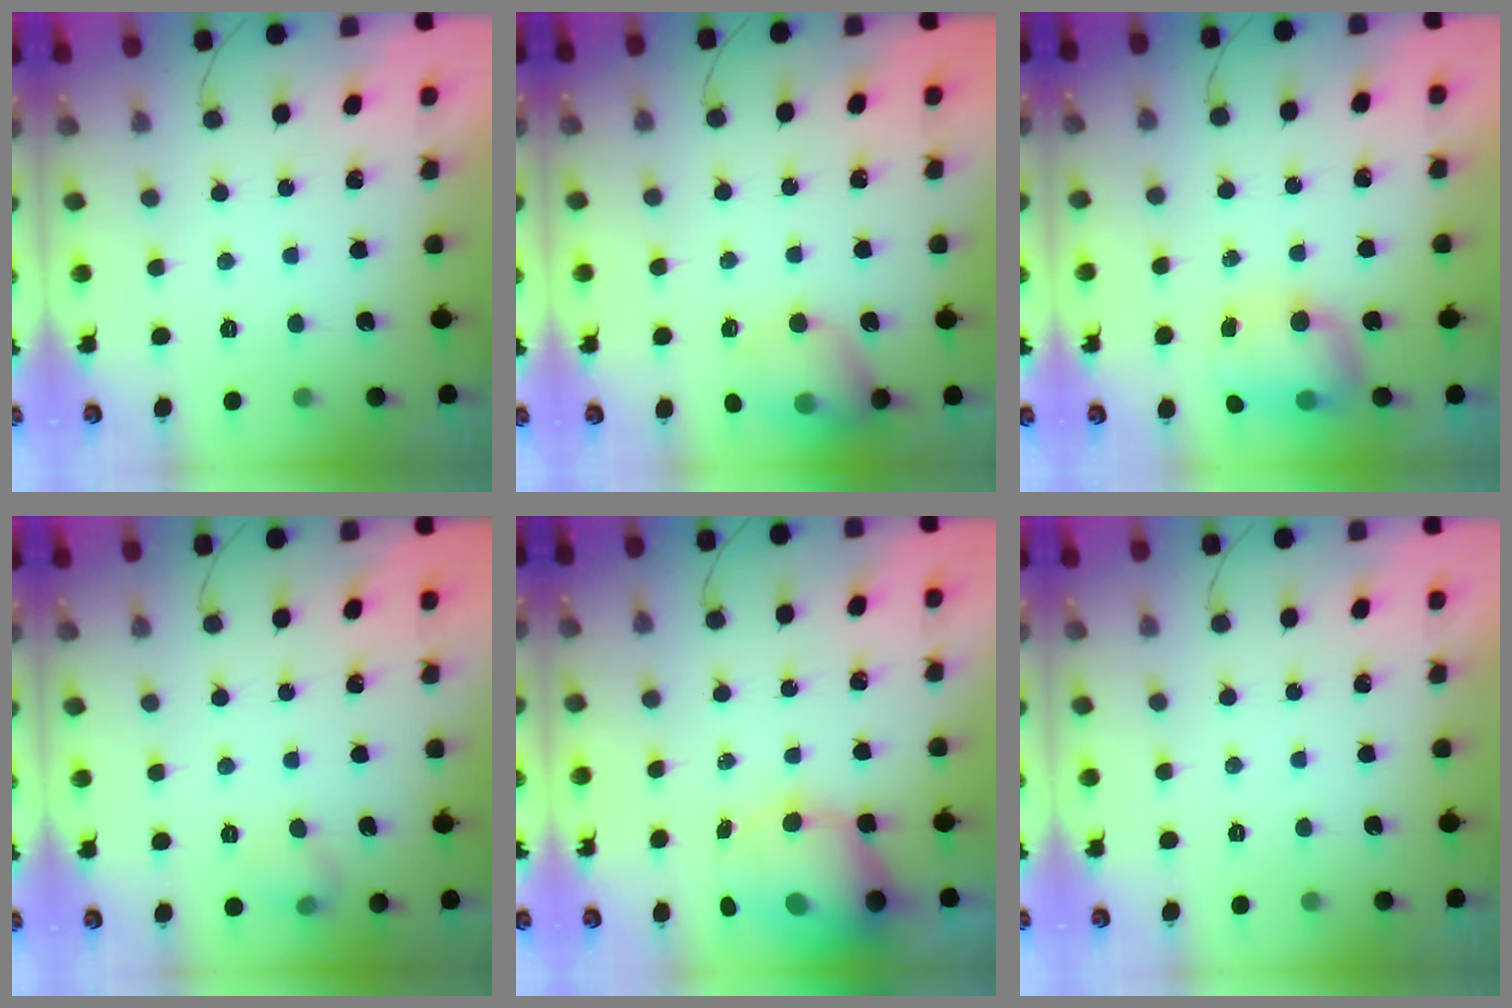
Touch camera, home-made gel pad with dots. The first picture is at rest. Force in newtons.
{"total": 12.6, "press": 12.5, "slide": 1.8}
{"total": 7.9, "press": 7.8, "slide": 1.2}
{"total": 6.0, "press": 5.8, "slide": 1.4}
{"total": 10.8, "press": 10.4, "slide": 2.8}
{"total": 0.0}